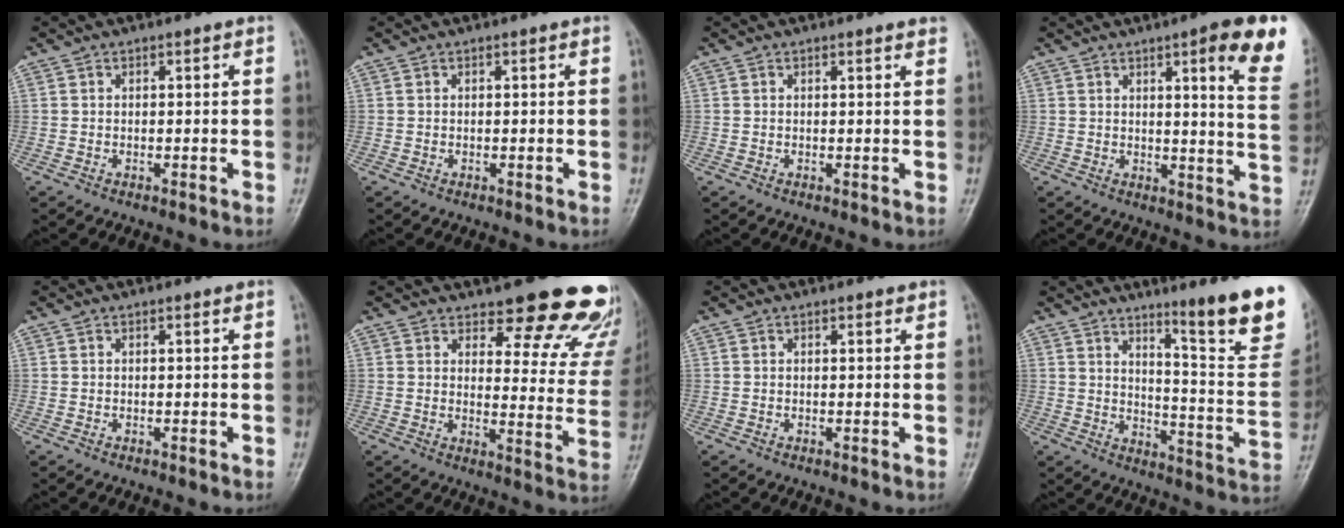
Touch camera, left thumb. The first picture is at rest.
{"total": 0.0}
{"total": 1.2, "force": [1.1, 0.1, 0.4], "torque": [-0.005, -0.005, 0.009]}
{"total": 14.0, "force": [7.4, 2.0, 11.6], "torque": [-0.125, -0.038, 0.082]}
{"total": 0.0}
{"total": 18.7, "force": [15.6, 6.2, 8.3], "torque": [-0.044, -0.115, 0.171]}
{"total": 0.6, "force": [0.5, 0.2, 0.3], "torque": [-0.007, -0.003, 0.005]}
{"total": 18.7, "force": [11.8, 2.1, 14.4], "torque": [-0.152, -0.085, 0.166]}